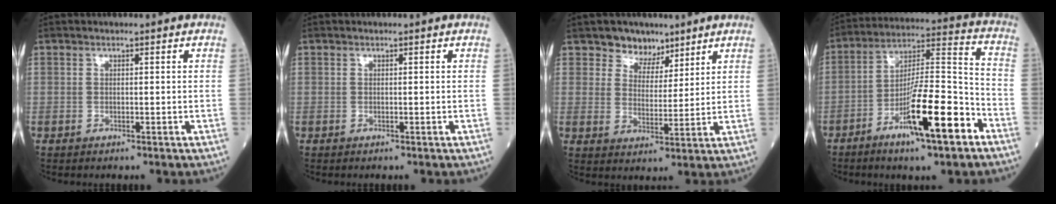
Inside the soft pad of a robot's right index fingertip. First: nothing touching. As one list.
[{"total": 0.0}, {"total": 5.6, "force": [4.2, 3.6, 0.8], "torque": [-0.010, 0.000, 0.074]}, {"total": 15.1, "force": [-7.6, 1.6, 13.0], "torque": [-0.224, -0.007, -0.127]}]